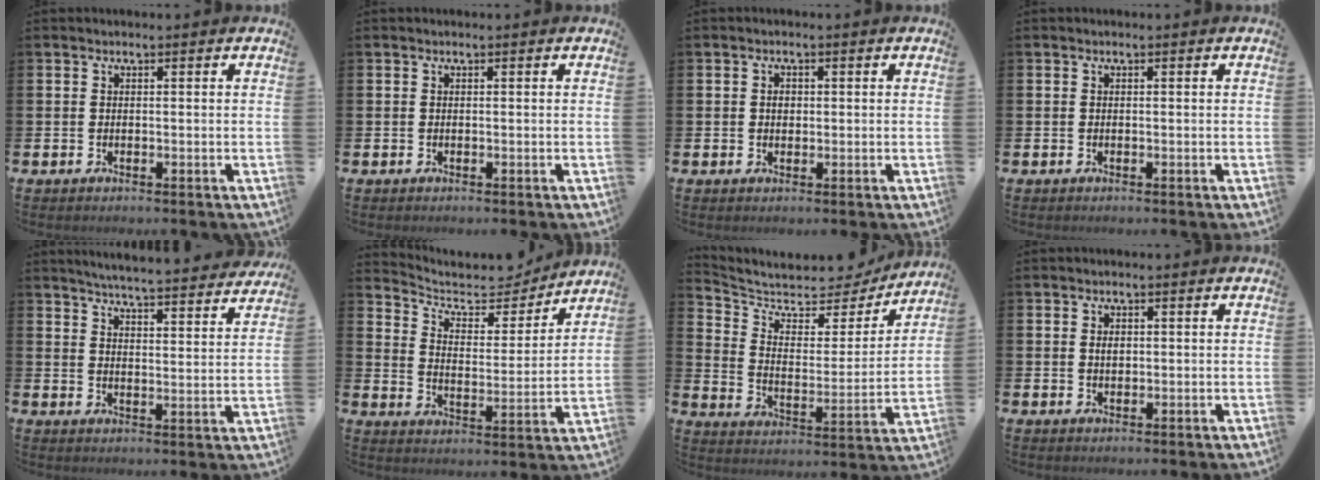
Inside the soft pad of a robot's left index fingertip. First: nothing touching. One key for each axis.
{"total": 0.0}
{"total": 1.3, "fx": 0.2, "fy": 1.0, "fz": 0.7, "tx": 0.002, "ty": 0.001, "tz": 0.000}
{"total": 0.0}
{"total": 5.5, "fx": 5.4, "fy": -0.1, "fz": 1.1, "tx": -0.035, "ty": -0.046, "tz": 0.092}
{"total": 7.4, "fx": 6.8, "fy": 2.5, "fz": 1.5, "tx": -0.064, "ty": -0.051, "tz": 0.118}
{"total": 6.6, "fx": 5.9, "fy": 2.4, "fz": 1.4, "tx": -0.063, "ty": -0.053, "tz": 0.095}
{"total": 1.2, "fx": 0.5, "fy": 0.8, "fz": 0.8, "tx": -0.001, "ty": -0.001, "tz": 0.004}